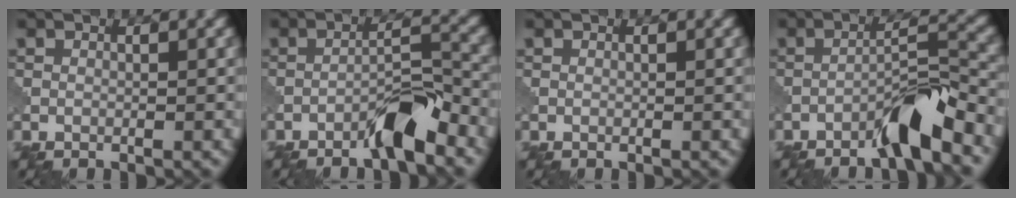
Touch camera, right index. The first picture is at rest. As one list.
[{"total": 4.1, "force": [-2.9, 0.6, 2.8], "torque": [-0.047, 0.017, -0.055]}, {"total": 0.0}, {"total": 4.8, "force": [-3.4, 0.5, 3.3], "torque": [-0.055, 0.019, -0.066]}]